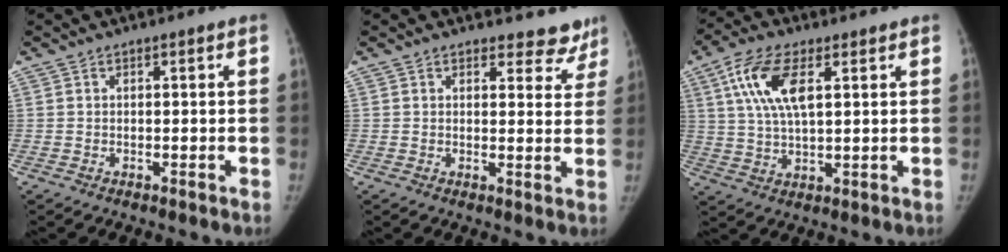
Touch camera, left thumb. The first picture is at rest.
{"total": 6.6, "force": [5.9, 2.9, 0.4], "torque": [0.041, -0.034, 0.051]}
{"total": 11.1, "force": [4.1, 4.8, 9.1], "torque": [-0.184, -0.002, 0.078]}